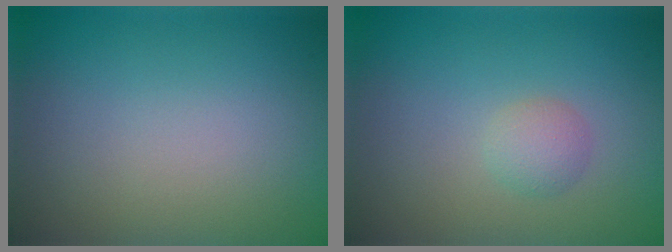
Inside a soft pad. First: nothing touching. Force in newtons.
{"total": 1.5, "press": 1.4, "slide": 0.1}